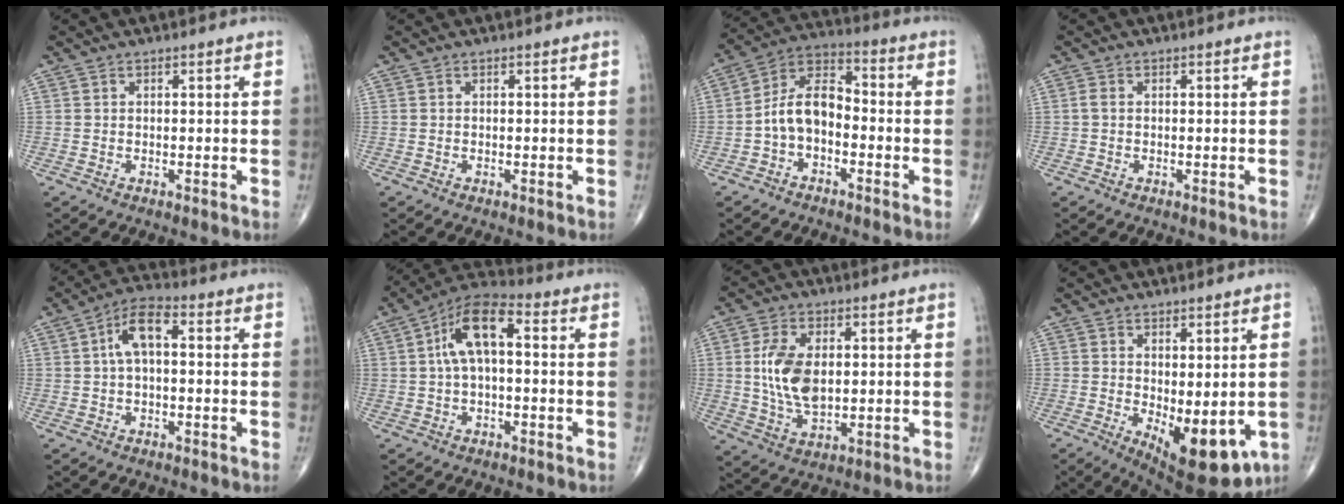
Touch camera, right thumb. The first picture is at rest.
{"total": 0.0}
{"total": 9.5, "force": [-2.3, 5.9, 7.0], "torque": [-0.117, 0.043, -0.057]}
{"total": 1.0, "force": [-0.1, 0.6, 0.8], "torque": [-0.016, 0.000, -0.004]}
{"total": 7.0, "force": [0.7, 3.2, 6.2], "torque": [-0.112, 0.026, 0.003]}
{"total": 10.4, "force": [1.1, 4.7, 9.2], "torque": [-0.166, 0.038, 0.008]}
{"total": 10.5, "force": [1.1, 5.9, 8.6], "torque": [-0.165, -0.009, 0.028]}
{"total": 11.7, "force": [-2.3, 5.1, 10.3], "torque": [-0.127, -0.021, -0.014]}